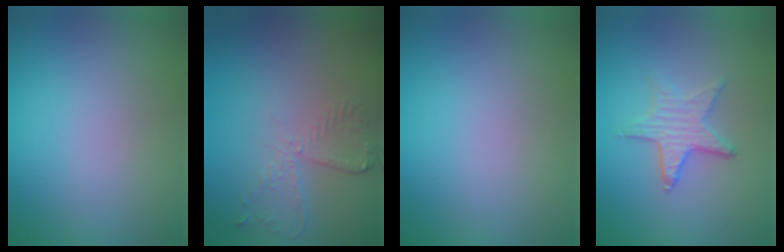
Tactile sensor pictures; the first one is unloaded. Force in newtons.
{"total": 2.7, "press": 2.4, "slide": 1.2}
{"total": 0.0}
{"total": 2.8, "press": 2.5, "slide": 1.3}